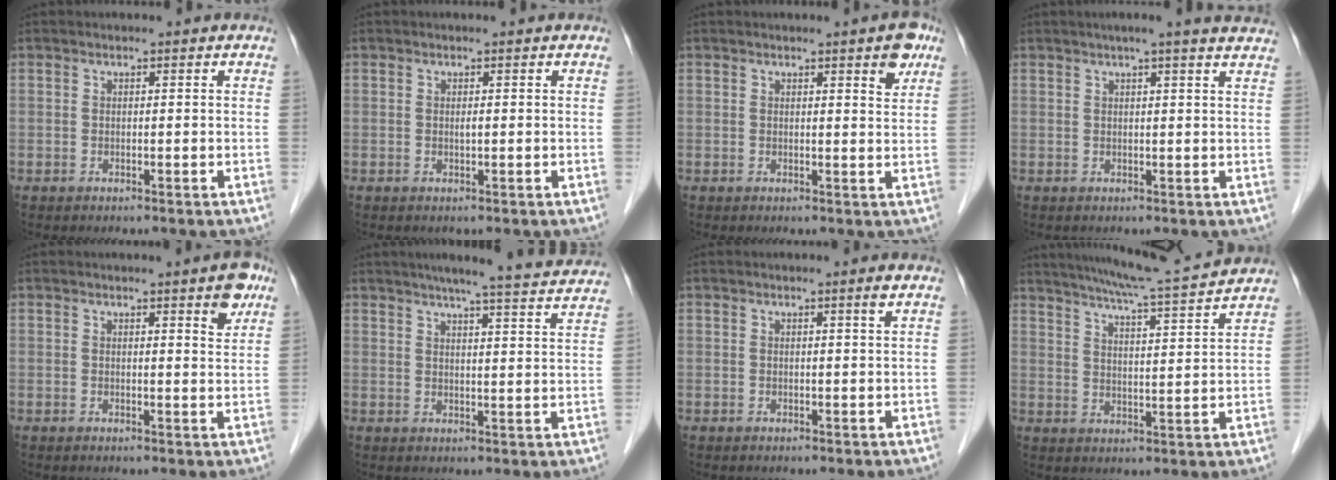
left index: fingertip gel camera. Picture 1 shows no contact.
{"total": 0.6, "force": [0.1, 0.3, 0.5], "torque": [-0.007, -0.002, 0.002]}
{"total": 3.9, "force": [2.3, 0.9, 3.1], "torque": [-0.031, -0.005, 0.027]}
{"total": 10.6, "force": [9.2, 0.5, 5.3], "torque": [-0.063, 0.011, 0.096]}
{"total": 4.4, "force": [2.6, 0.9, 3.4], "torque": [-0.034, -0.006, 0.030]}
{"total": 16.1, "force": [14.6, 0.2, 6.8], "torque": [-0.095, -0.011, 0.174]}
{"total": 1.1, "force": [0.6, -0.2, 0.8], "torque": [-0.009, -0.007, 0.011]}
{"total": 14.1, "force": [13.1, -0.8, 5.3], "torque": [-0.093, -0.003, 0.187]}